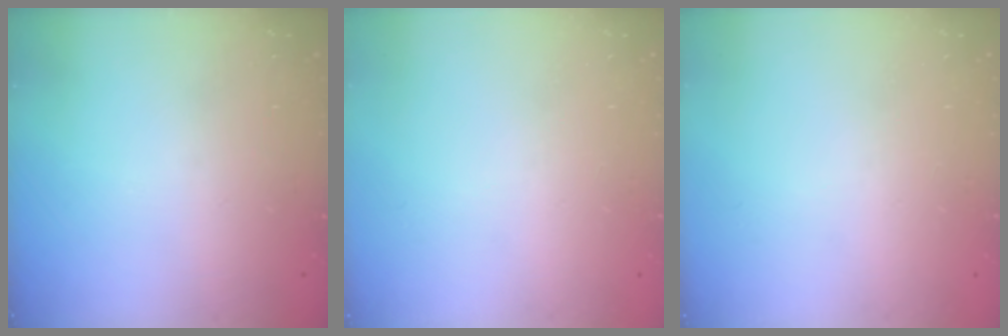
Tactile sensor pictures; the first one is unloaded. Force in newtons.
{"total": 0.0}
{"total": 0.0}